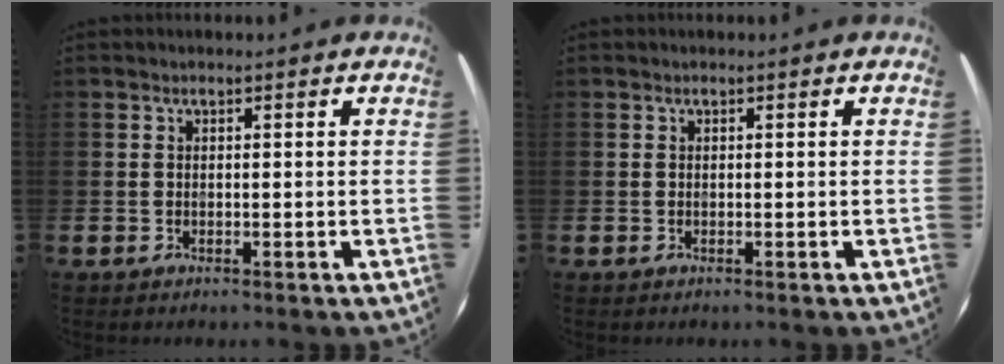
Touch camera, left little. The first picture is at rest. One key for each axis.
{"total": 0.0}